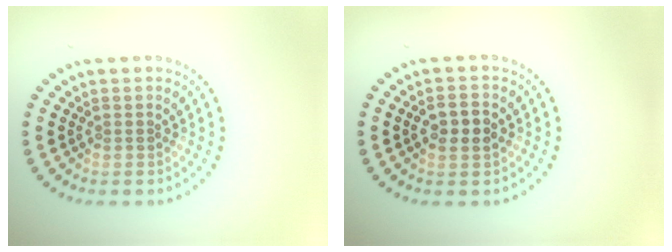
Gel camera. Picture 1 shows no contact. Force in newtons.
{"total": 2.5, "press": 2.5, "slide": 0.5}